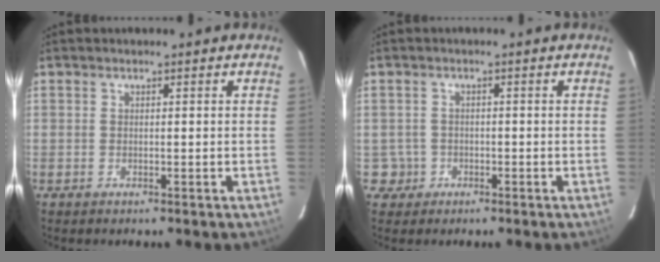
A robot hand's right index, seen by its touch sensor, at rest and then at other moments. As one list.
[{"total": 3.2, "force": [-0.9, 3.0, -0.1], "torque": [0.003, 0.018, -0.010]}]